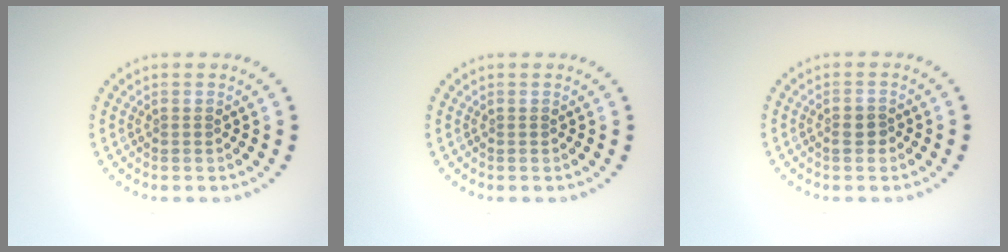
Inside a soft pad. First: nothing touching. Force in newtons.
{"total": 0.0}
{"total": 1.4, "press": 1.4, "slide": 0.3}